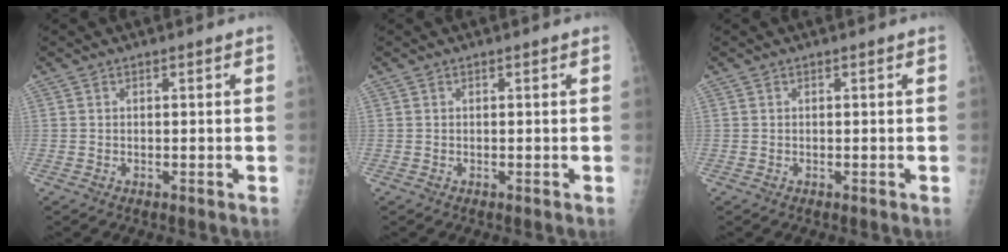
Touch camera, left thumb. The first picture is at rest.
{"total": 0.0}
{"total": 0.0}